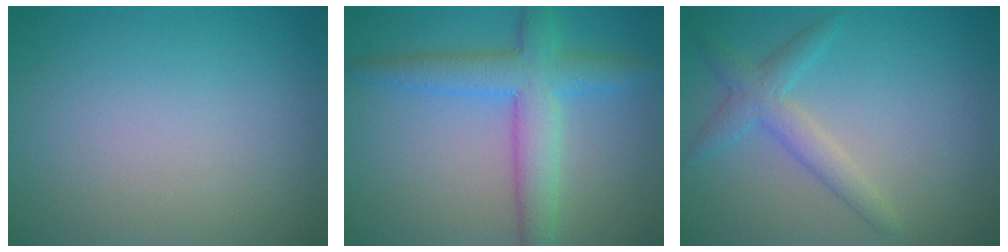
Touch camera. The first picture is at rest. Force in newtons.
{"total": 5.6, "press": 5.6, "slide": 0.0}
{"total": 2.8, "press": 2.8, "slide": 0.0}